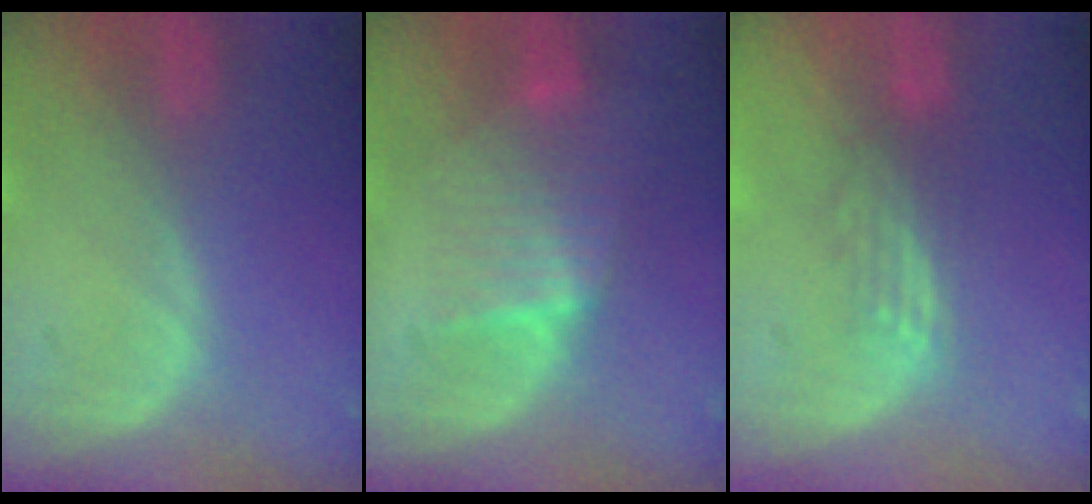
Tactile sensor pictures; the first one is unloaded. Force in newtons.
{"total": 6.4, "press": 6.1, "slide": 2.1}
{"total": 2.9, "press": 2.7, "slide": 1.1}